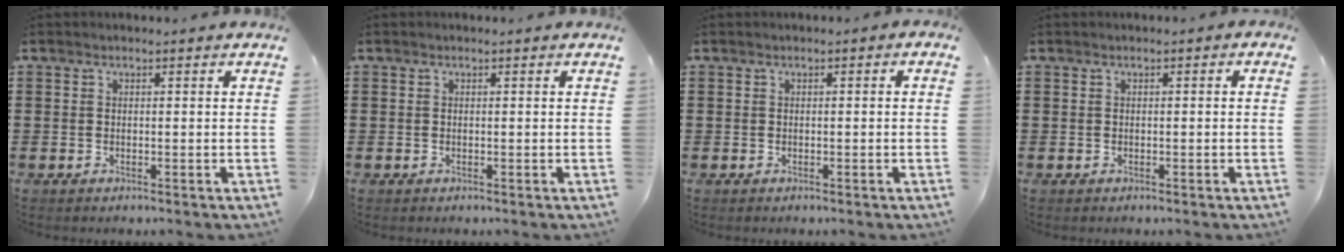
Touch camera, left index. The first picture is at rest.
{"total": 0.0}
{"total": 0.6, "force": [-0.4, 0.4, 0.1], "torque": [-0.003, 0.001, -0.010]}
{"total": 0.6, "force": [-0.4, 0.4, 0.1], "torque": [-0.003, 0.001, -0.010]}